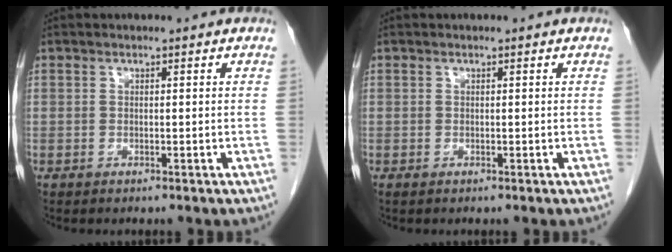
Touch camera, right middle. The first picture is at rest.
{"total": 0.0}